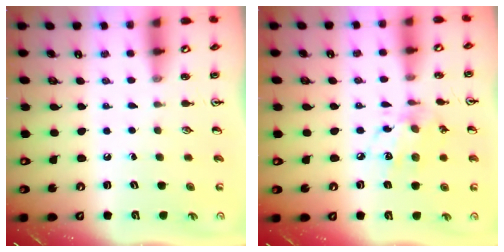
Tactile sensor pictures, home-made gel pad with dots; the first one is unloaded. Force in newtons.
{"total": 9.7, "press": 9.7, "slide": 0.7}